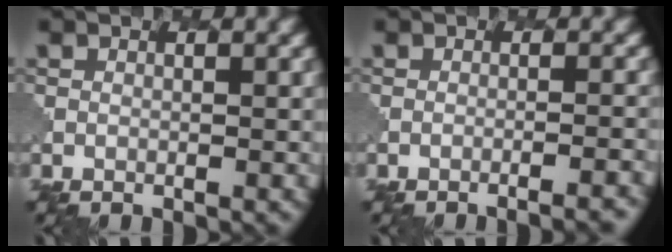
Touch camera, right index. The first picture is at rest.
{"total": 3.4, "force": [-2.8, 0.7, 1.8], "torque": [-0.010, 0.013, -0.038]}